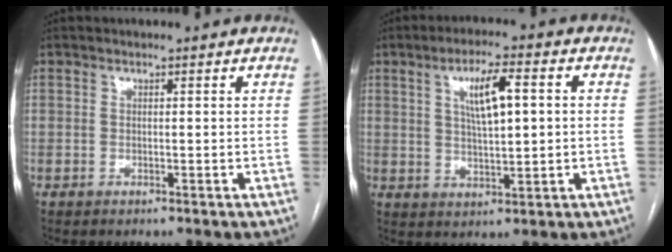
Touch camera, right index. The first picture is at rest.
{"total": 7.5, "force": [1.8, 1.7, 7.1], "torque": [-0.127, 0.011, 0.037]}